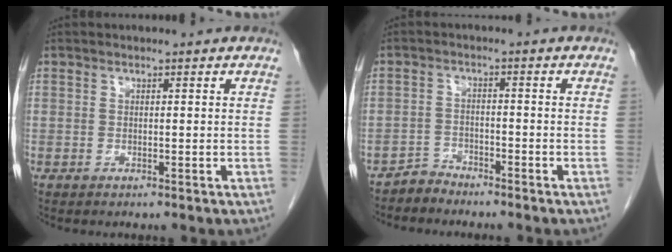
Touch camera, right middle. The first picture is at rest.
{"total": 2.4, "force": [-2.3, 0.6, -0.6], "torque": [0.017, -0.003, -0.044]}